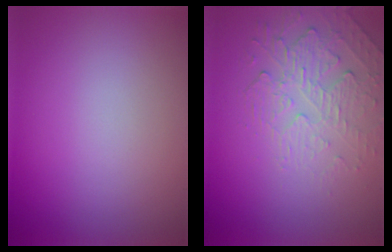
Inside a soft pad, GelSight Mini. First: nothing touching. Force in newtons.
{"total": 2.4, "press": 1.7, "slide": 1.7}